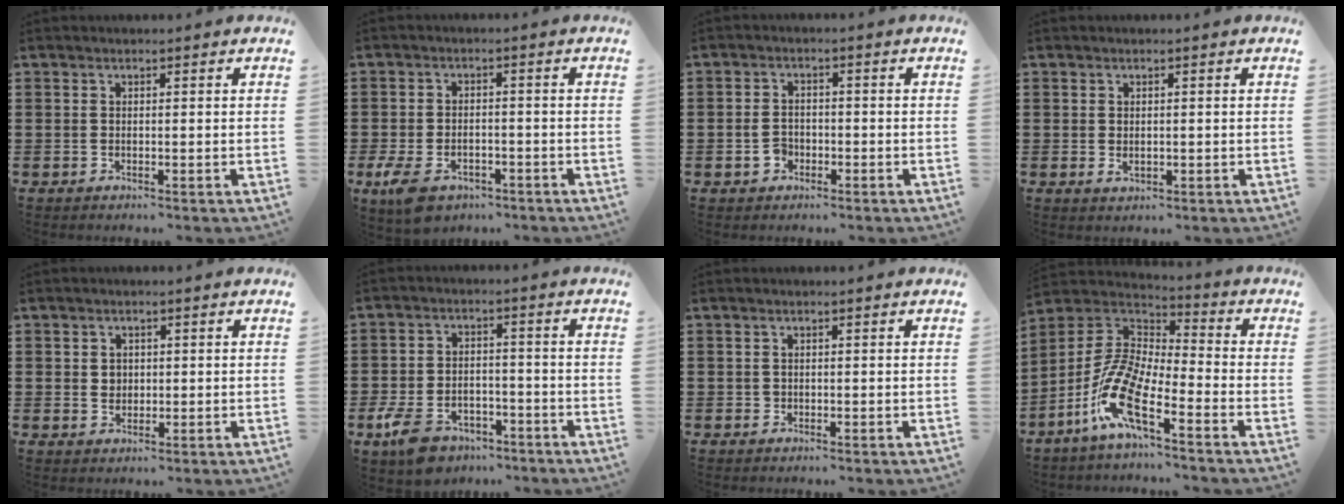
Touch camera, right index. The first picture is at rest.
{"total": 4.2, "force": [-2.8, 2.1, 2.3], "torque": [-0.060, 0.000, -0.056]}
{"total": 2.9, "force": [-1.1, 2.2, 1.5], "torque": [-0.038, 0.000, -0.023]}
{"total": 1.2, "force": [0.0, 0.8, 0.9], "torque": [-0.018, 0.003, 0.000]}
{"total": 1.6, "force": [0.3, 1.5, 0.6], "torque": [-0.016, 0.009, 0.005]}
{"total": 6.2, "force": [-4.4, 3.0, 3.3], "torque": [-0.078, 0.010, -0.085]}
{"total": 0.6, "force": [0.0, 0.6, 0.1], "torque": [-0.004, 0.004, -0.001]}
{"total": 11.4, "force": [-7.4, 3.0, 8.2], "torque": [-0.210, -0.014, -0.157]}